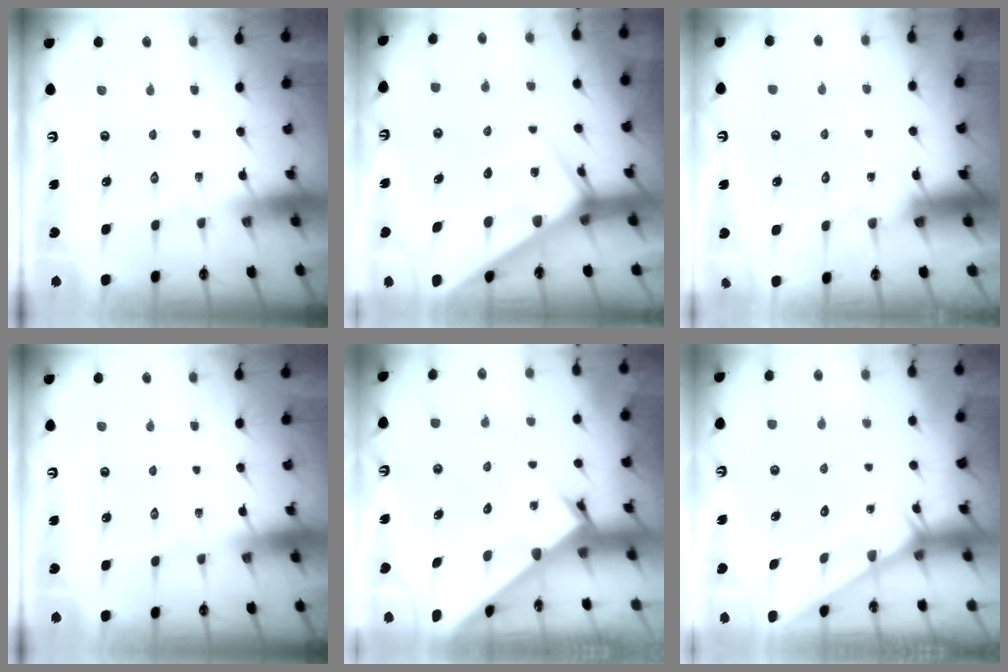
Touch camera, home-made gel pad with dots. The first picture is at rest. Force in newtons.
{"total": 6.8, "press": 6.8, "slide": 0.4}
{"total": 5.1, "press": 5.0, "slide": 0.3}
{"total": 0.0}
{"total": 2.4, "press": 2.4, "slide": 0.1}
{"total": 1.5, "press": 1.4, "slide": 0.1}